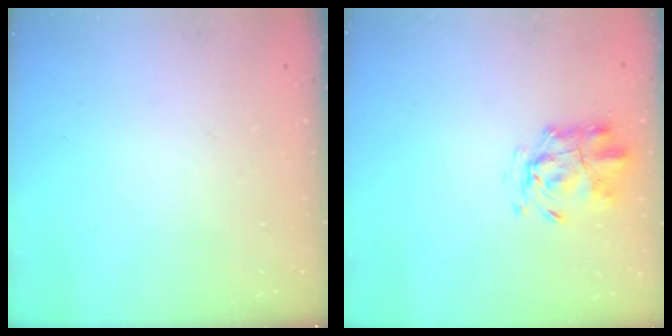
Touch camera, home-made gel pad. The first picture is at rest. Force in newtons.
{"total": 3.3, "press": 3.0, "slide": 1.3}